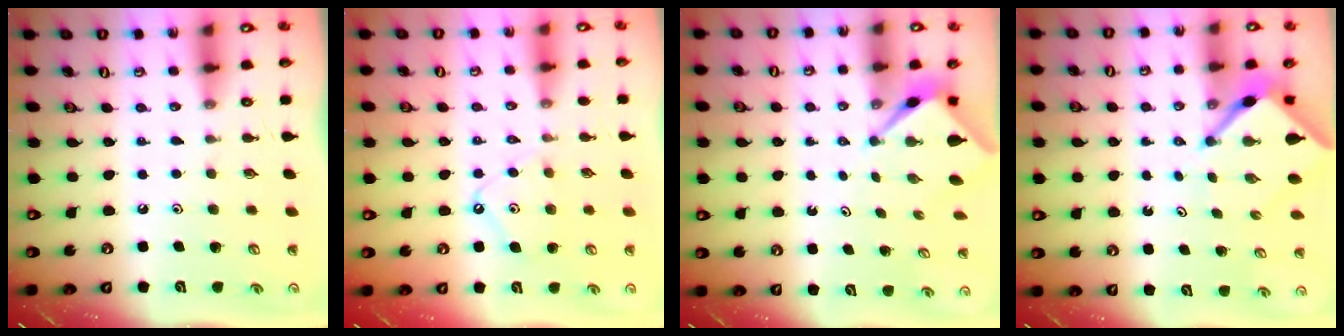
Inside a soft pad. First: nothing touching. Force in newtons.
{"total": 8.5, "press": 8.4, "slide": 0.9}
{"total": 2.7, "press": 2.7, "slide": 0.1}
{"total": 4.3, "press": 4.3, "slide": 0.4}